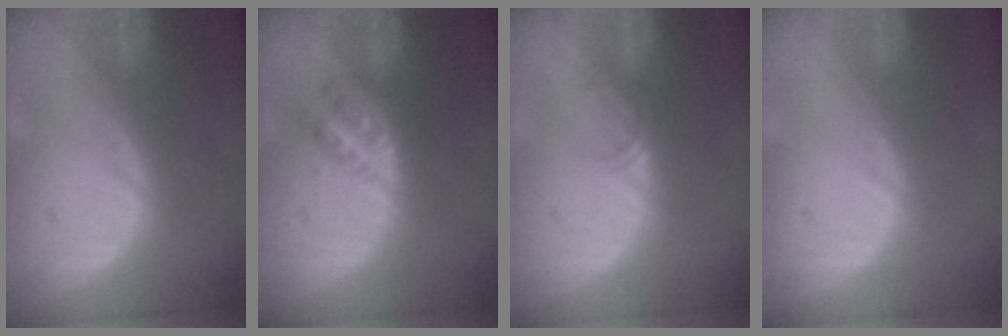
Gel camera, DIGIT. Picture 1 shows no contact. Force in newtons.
{"total": 4.6, "press": 4.1, "slide": 2.2}
{"total": 1.7, "press": 1.4, "slide": 1.0}
{"total": 0.0}